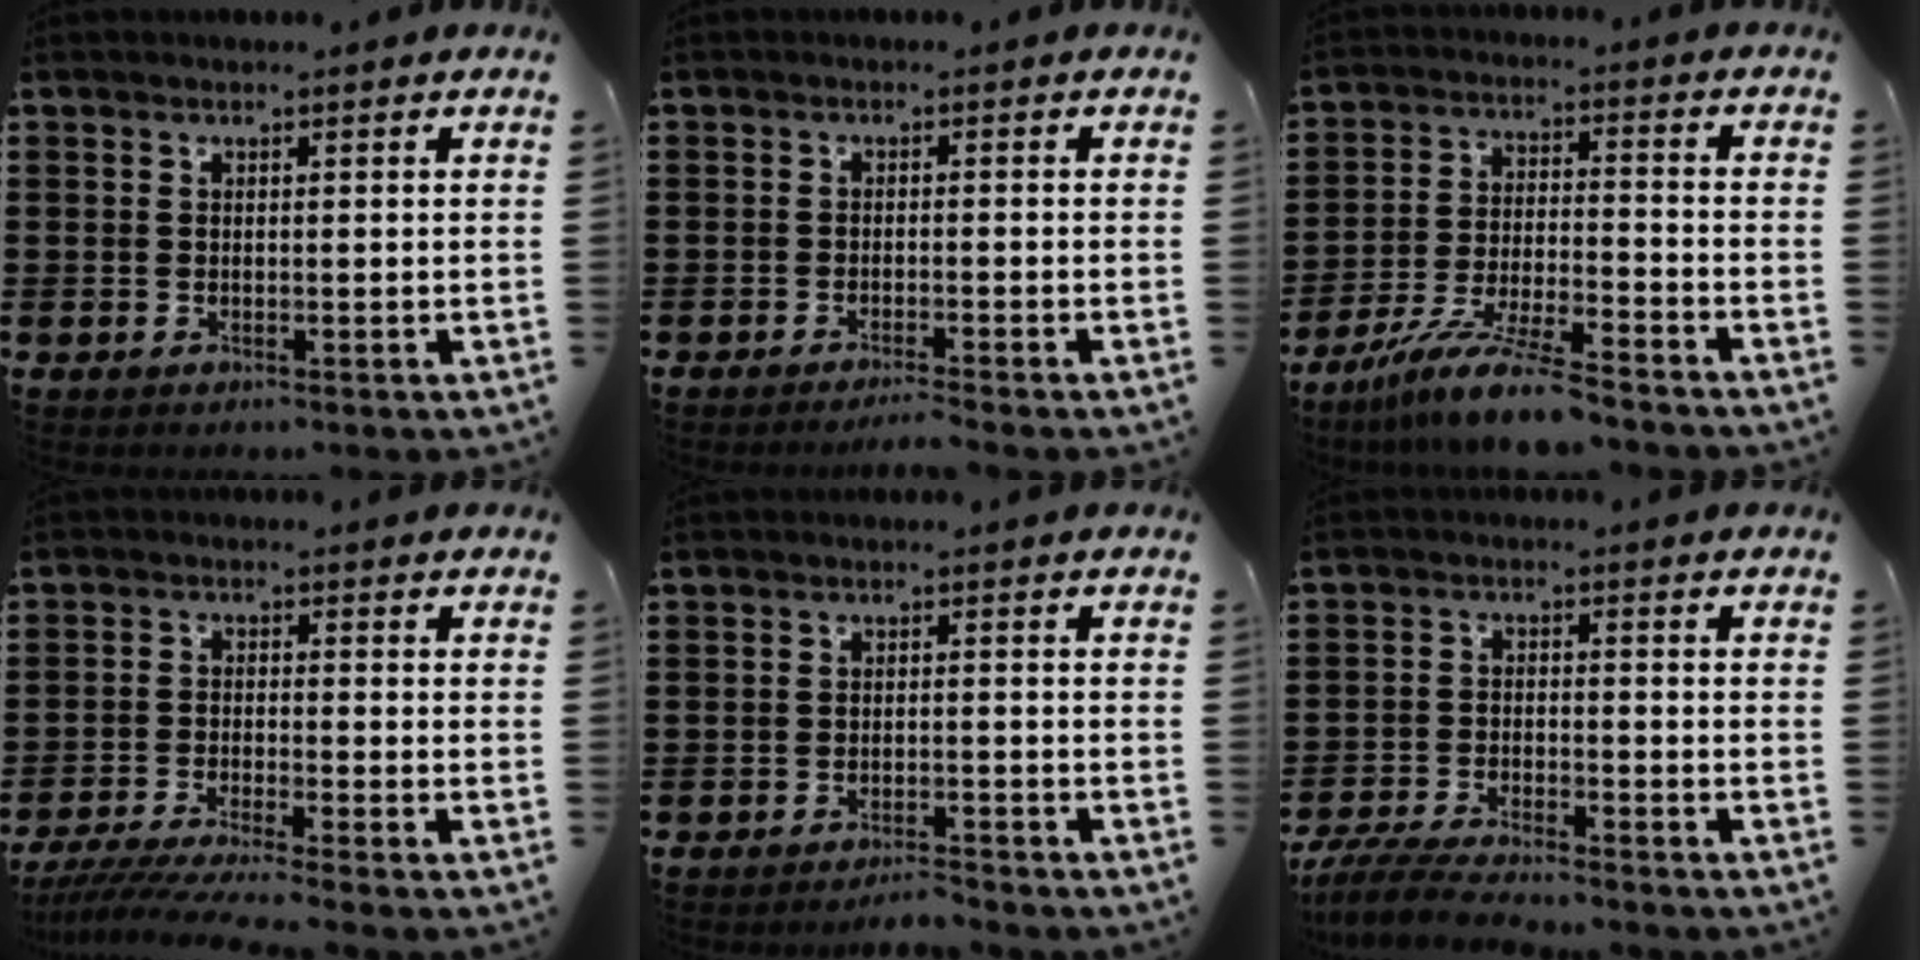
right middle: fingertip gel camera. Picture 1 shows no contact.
{"total": 1.8, "force": [-1.6, -0.3, 0.6], "torque": [-0.010, 0.001, -0.032]}
{"total": 10.2, "force": [-8.7, 0.2, 5.2], "torque": [-0.102, 0.004, -0.169]}
{"total": 4.3, "force": [-4.0, -0.5, 1.5], "torque": [-0.042, -0.018, -0.081]}
{"total": 2.5, "force": [-2.5, 0.0, 0.4], "torque": [-0.011, 0.002, -0.050]}
{"total": 5.4, "force": [-5.1, 0.2, 1.8], "torque": [-0.050, -0.012, -0.101]}